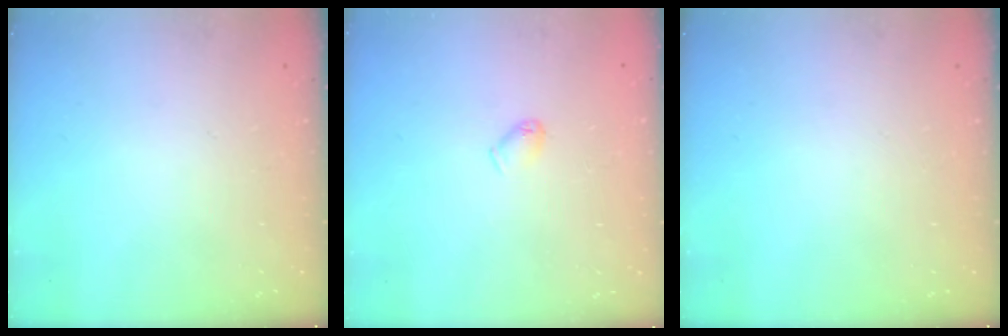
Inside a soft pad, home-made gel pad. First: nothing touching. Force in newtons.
{"total": 3.9, "press": 3.8, "slide": 0.6}
{"total": 0.0}